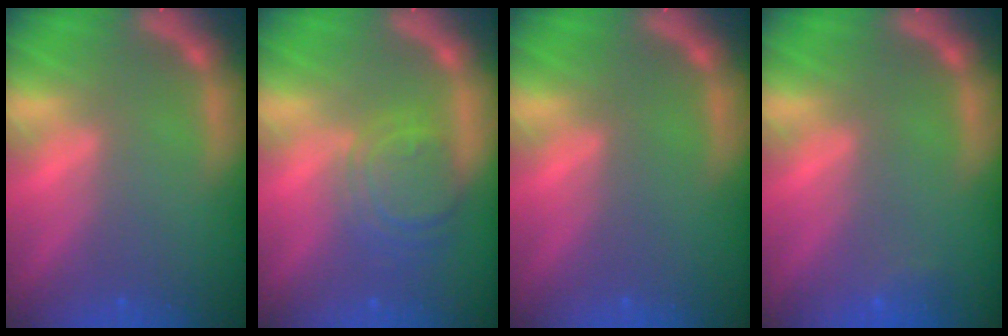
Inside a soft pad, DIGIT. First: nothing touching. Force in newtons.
{"total": 5.6}
{"total": 0.0}
{"total": 1.4}